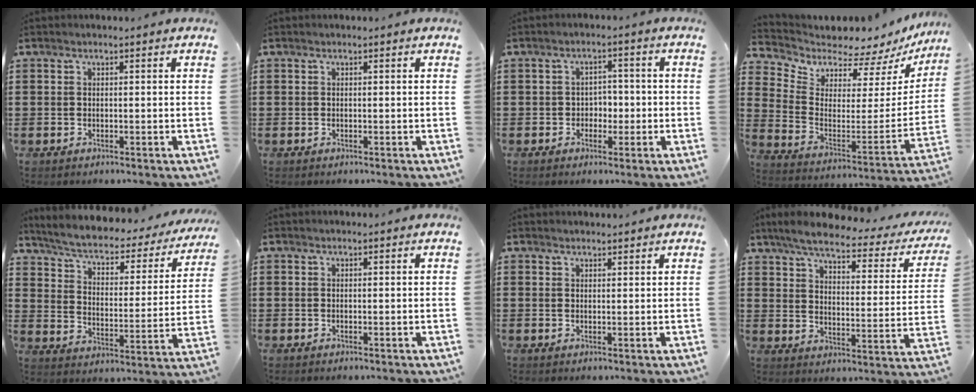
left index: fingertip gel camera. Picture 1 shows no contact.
{"total": 0.0}
{"total": 2.8, "force": [-0.8, 2.4, 1.2], "torque": [-0.026, 0.003, -0.024]}
{"total": 4.1, "force": [3.9, 1.4, 0.1], "torque": [-0.031, -0.057, 0.060]}
{"total": 3.8, "force": [2.7, 1.3, 2.4], "torque": [-0.062, -0.024, 0.035]}
{"total": 0.0}
{"total": 1.4, "force": [1.4, 0.2, 0.1], "torque": [-0.005, 0.002, 0.028]}
{"total": 5.5, "force": [4.4, 0.7, 3.1], "torque": [-0.083, -0.024, 0.070]}